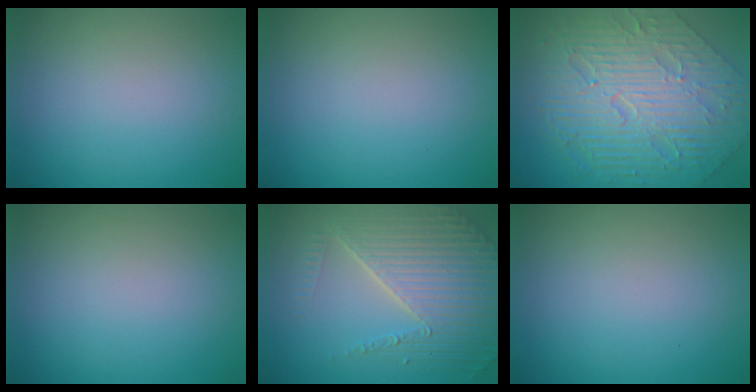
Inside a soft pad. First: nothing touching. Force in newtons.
{"total": 0.0}
{"total": 10.8, "press": 7.2, "slide": 8.1}
{"total": 0.0}
{"total": 7.5, "press": 5.3, "slide": 5.2}
{"total": 0.0}